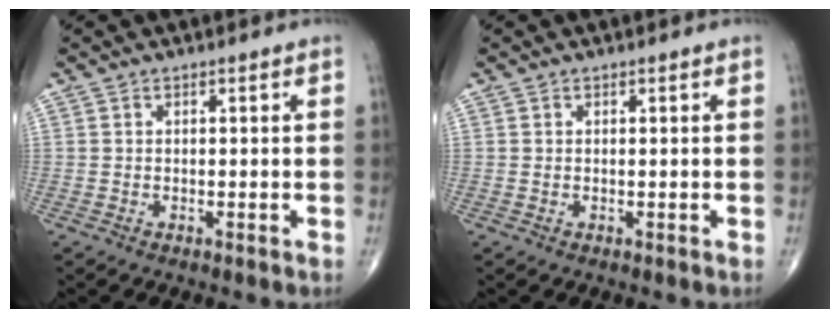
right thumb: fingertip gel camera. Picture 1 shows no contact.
{"total": 0.0}